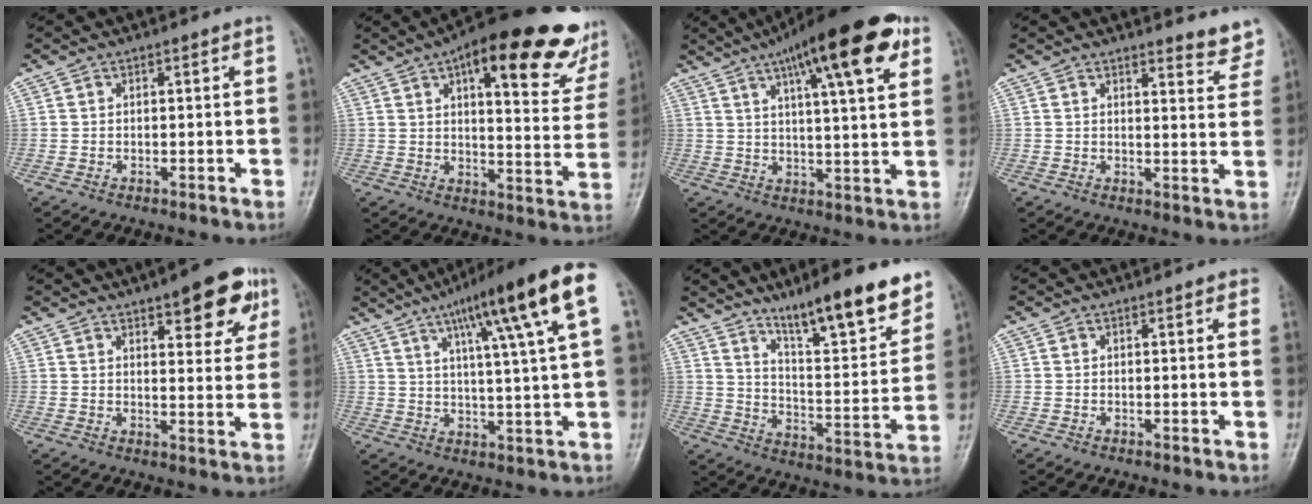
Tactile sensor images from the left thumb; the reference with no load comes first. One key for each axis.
{"total": 25.8, "fx": 15.2, "fy": 8.5, "fz": 19.0, "tx": -0.221, "ty": -0.031, "tz": 0.193}
{"total": 17.5, "fx": 8.9, "fy": 4.3, "fz": 14.4, "tx": -0.198, "ty": -0.006, "tz": 0.126}
{"total": 5.9, "fx": 5.6, "fy": 1.4, "fz": 1.0, "tx": 0.013, "ty": -0.044, "tz": 0.049}
{"total": 11.2, "fx": 6.3, "fy": 4.1, "fz": 8.3, "tx": -0.071, "ty": -0.023, "tz": 0.078}
{"total": 17.7, "fx": 8.0, "fy": 1.4, "fz": 15.8, "tx": -0.234, "ty": -0.003, "tz": 0.115}
{"total": 17.9, "fx": 12.9, "fy": 3.5, "fz": 11.9, "tx": -0.144, "ty": -0.080, "tz": 0.208}
{"total": 2.2, "fx": 1.6, "fy": 0.8, "fz": 1.4, "tx": -0.004, "ty": 0.004, "tz": 0.010}